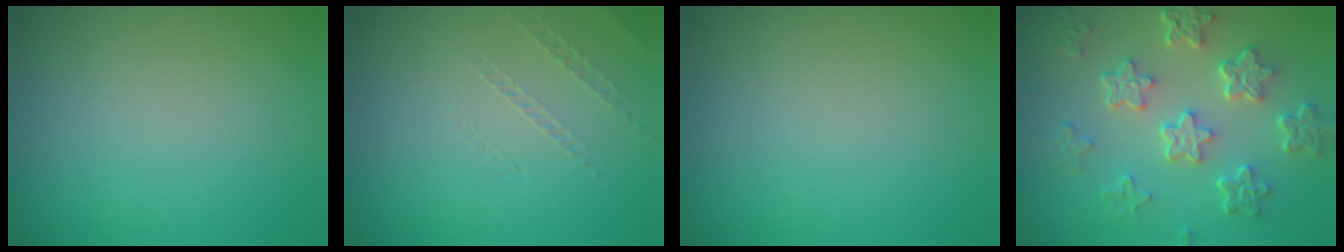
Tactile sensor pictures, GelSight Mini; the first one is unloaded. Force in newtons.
{"total": 0.9, "press": 0.1, "slide": 0.9}
{"total": 0.0}
{"total": 5.7, "press": 4.4, "slide": 3.7}